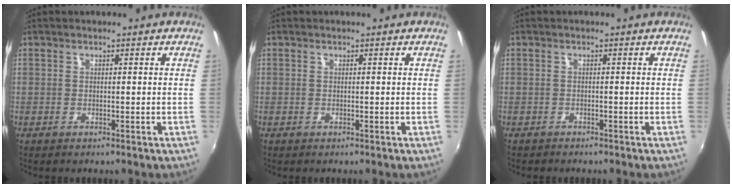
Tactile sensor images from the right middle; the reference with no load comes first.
{"total": 0.0}
{"total": 1.2, "force": [-1.1, 0.5, 0.1], "torque": [-0.008, -0.003, -0.018]}